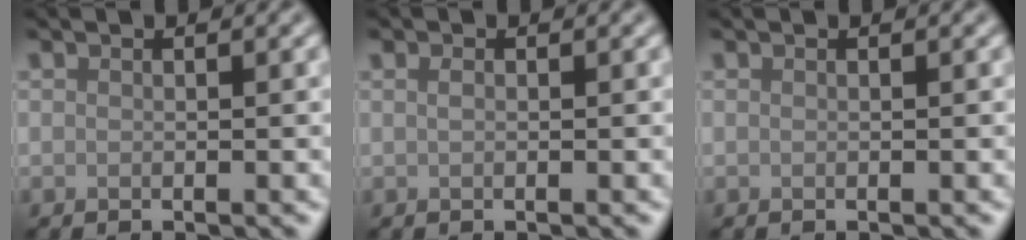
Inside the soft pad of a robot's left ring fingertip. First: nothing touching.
{"total": 0.6, "force": [0.1, 0.4, 0.4], "torque": [-0.011, 0.001, 0.003]}
{"total": 0.0}